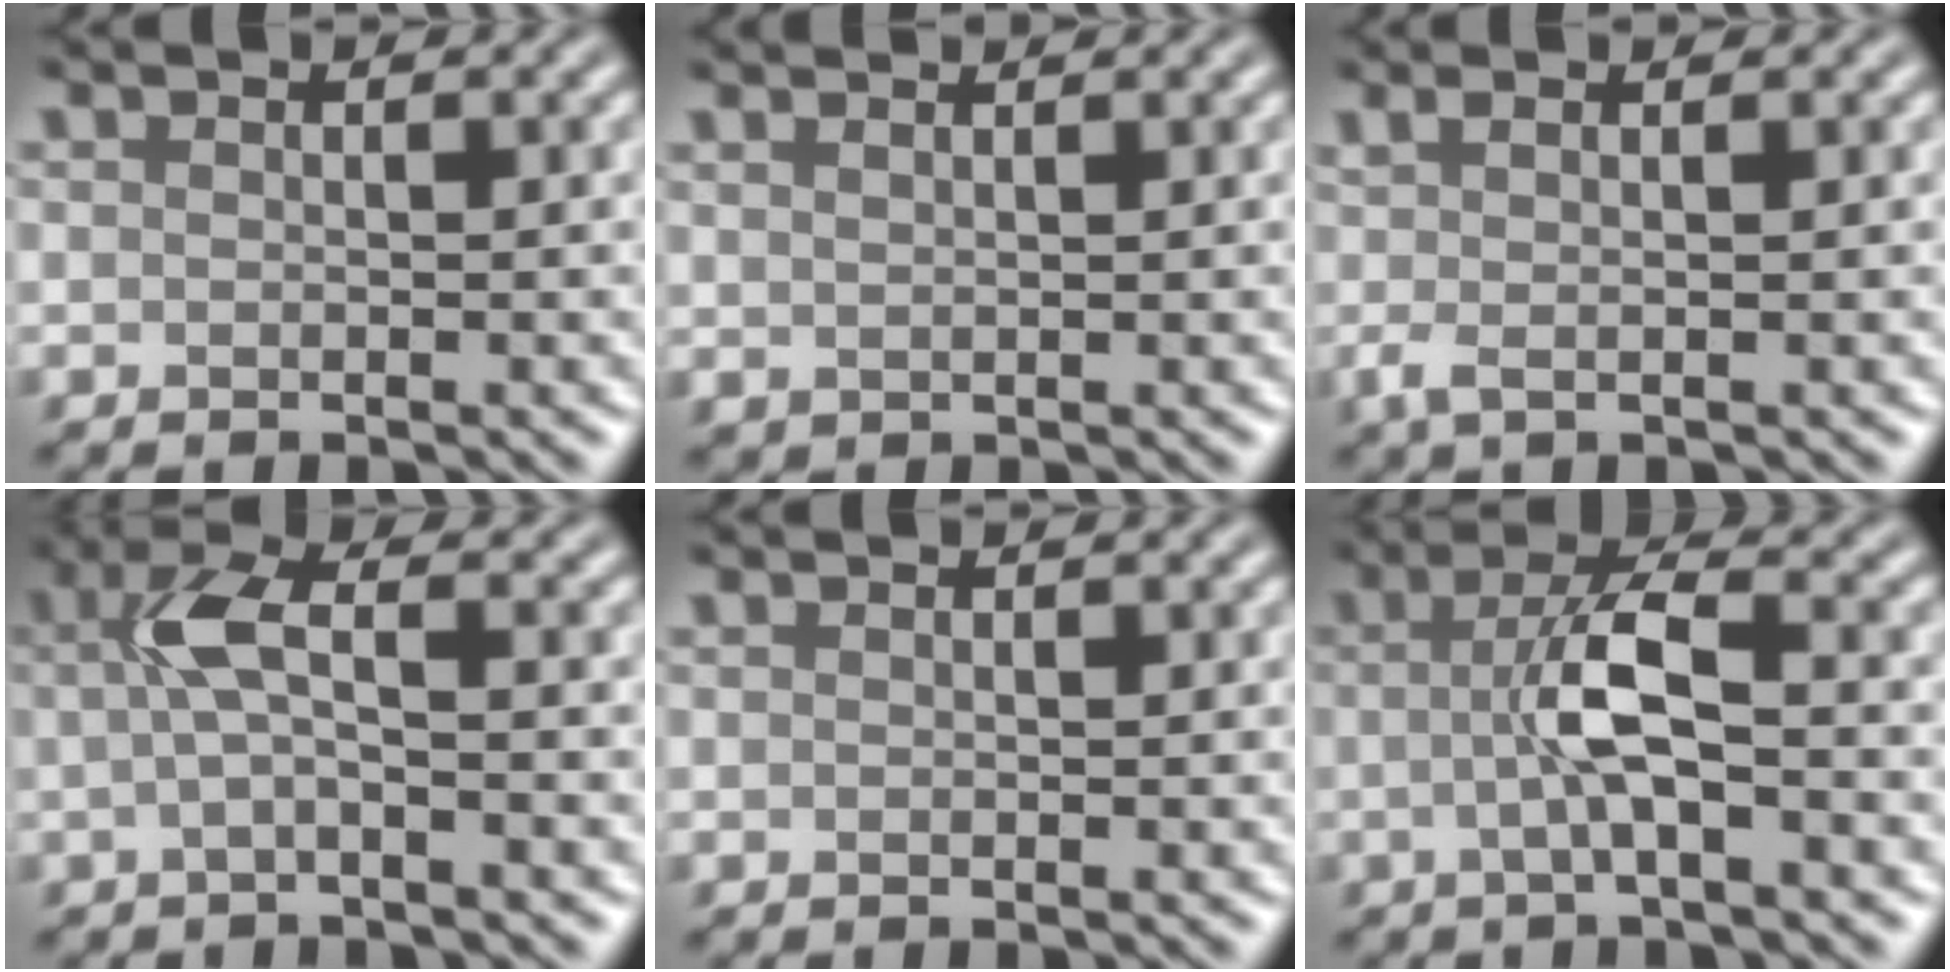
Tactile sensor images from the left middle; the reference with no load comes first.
{"total": 1.5, "force": [1.4, 0.4, 0.5], "torque": [-0.018, 0.007, 0.029]}
{"total": 1.8, "force": [0.4, 0.3, 1.8], "torque": [-0.044, 0.007, 0.007]}
{"total": 3.0, "force": [-0.1, 0.6, 2.9], "torque": [-0.068, 0.010, -0.007]}
{"total": 0.0}
{"total": 4.2, "force": [-0.6, 0.7, 4.1], "torque": [-0.082, 0.013, -0.015]}